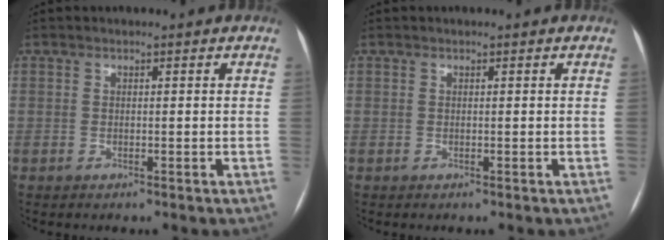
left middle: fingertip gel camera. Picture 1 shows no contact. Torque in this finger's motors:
{"motor_torque": [-0.19, -0.23, 0.00, -0.01]}